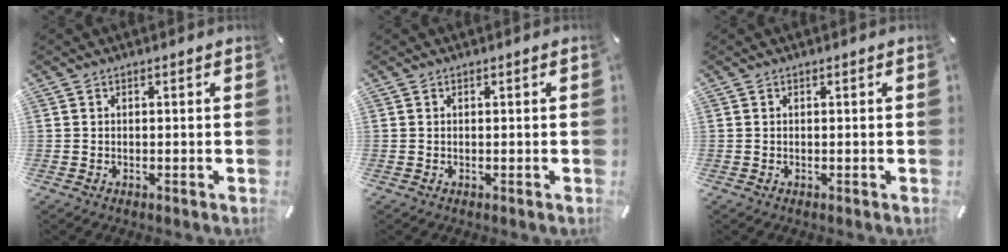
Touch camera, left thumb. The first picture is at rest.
{"total": 0.0}
{"total": 0.0}